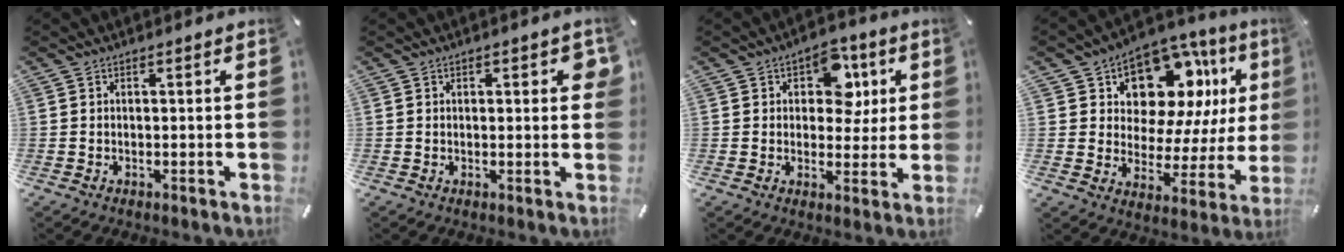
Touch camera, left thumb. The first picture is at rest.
{"total": 2.4, "force": [0.7, 1.3, 1.9], "torque": [-0.015, -0.002, 0.005]}
{"total": 9.8, "force": [3.2, 7.2, 5.8], "torque": [-0.067, -0.003, 0.050]}
{"total": 13.6, "force": [7.6, 9.2, 6.6], "torque": [-0.095, -0.063, 0.137]}